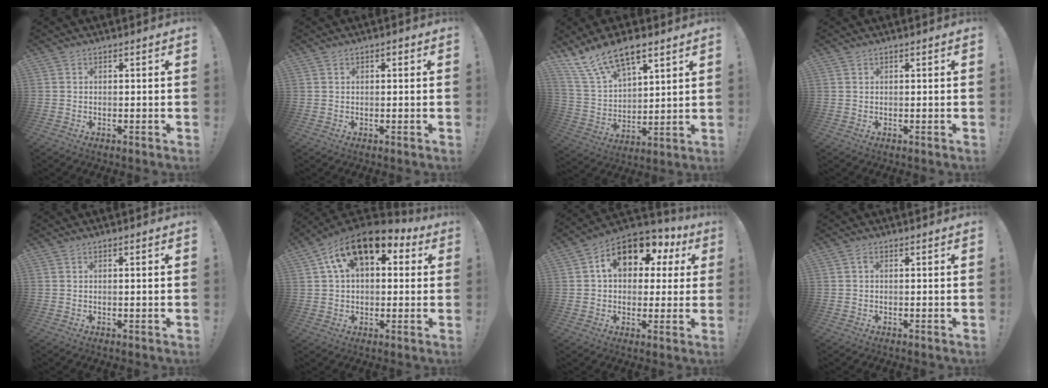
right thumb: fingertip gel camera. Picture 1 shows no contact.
{"total": 0.6, "force": [-0.1, 0.5, 0.3], "torque": [-0.002, 0.002, -0.004]}
{"total": 14.6, "force": [10.1, 6.8, 8.0], "torque": [-0.152, -0.063, 0.189]}
{"total": 0.0}
{"total": 1.1, "force": [0.1, -0.3, 1.0], "torque": [-0.011, -0.005, -0.002]}
{"total": 14.1, "force": [7.2, 7.8, 9.2], "torque": [-0.155, -0.030, 0.132]}
{"total": 14.2, "force": [5.7, 9.0, 9.5], "torque": [-0.149, -0.018, 0.099]}
{"total": 0.7, "force": [0.2, 0.5, 0.5], "torque": [-0.013, 0.005, 0.003]}